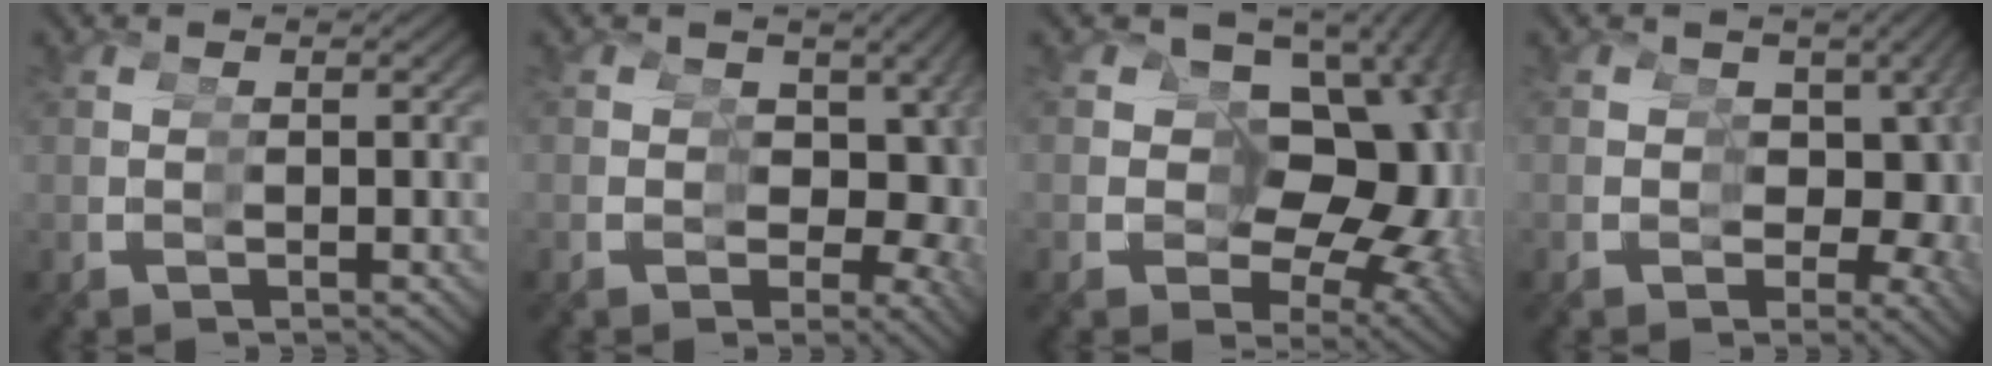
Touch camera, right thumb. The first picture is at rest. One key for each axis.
{"total": 7.4, "fx": 0.3, "fy": 6.0, "fz": 4.3, "tx": -0.056, "ty": -0.040, "tz": 0.024}
{"total": 17.0, "fx": 0.4, "fy": 12.4, "fz": 11.7, "tx": -0.162, "ty": -0.032, "tz": 0.019}
{"total": 8.2, "fx": 0.0, "fy": 6.6, "fz": 4.9, "tx": -0.056, "ty": -0.038, "tz": 0.018}